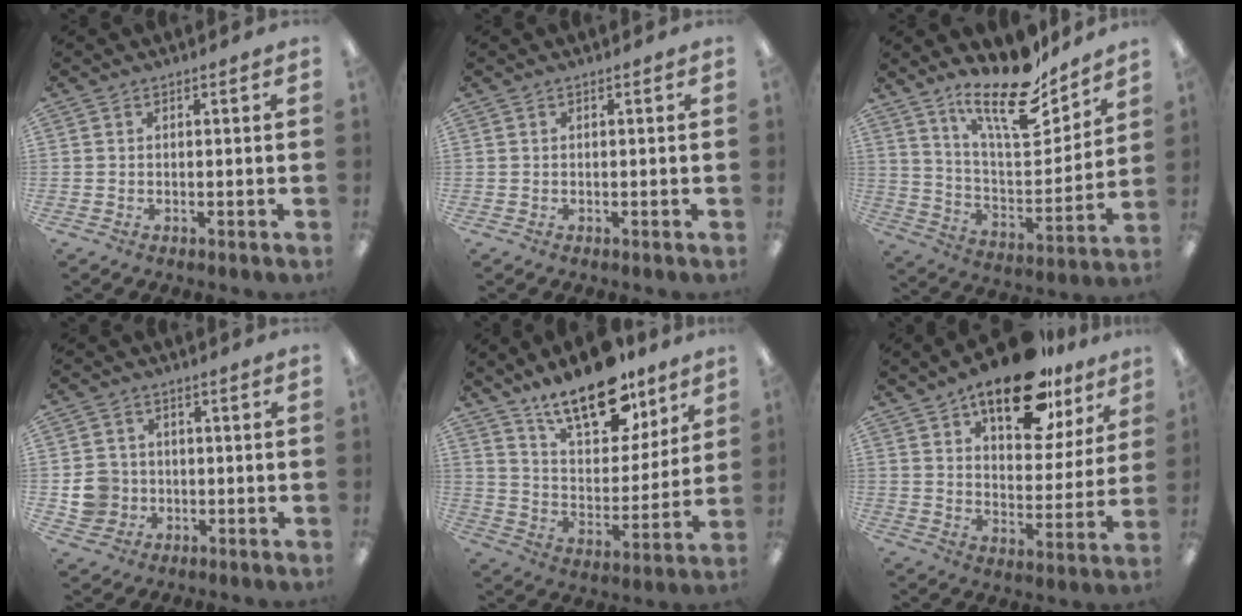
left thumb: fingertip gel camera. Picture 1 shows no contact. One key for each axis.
{"total": 0.0}
{"total": 19.4, "fx": 14.7, "fy": 6.2, "fz": 11.0, "tx": -0.187, "ty": -0.098, "tz": 0.251}
{"total": 7.0, "fx": -0.8, "fy": 6.6, "fz": 1.9, "tx": -0.042, "ty": 0.012, "tz": -0.010}
{"total": 18.8, "fx": 13.8, "fy": 8.4, "fz": 9.6, "tx": -0.155, "ty": -0.084, "tz": 0.240}
{"total": 20.4, "fx": 14.0, "fy": 8.8, "fz": 11.9, "tx": -0.171, "ty": -0.072, "tz": 0.231}